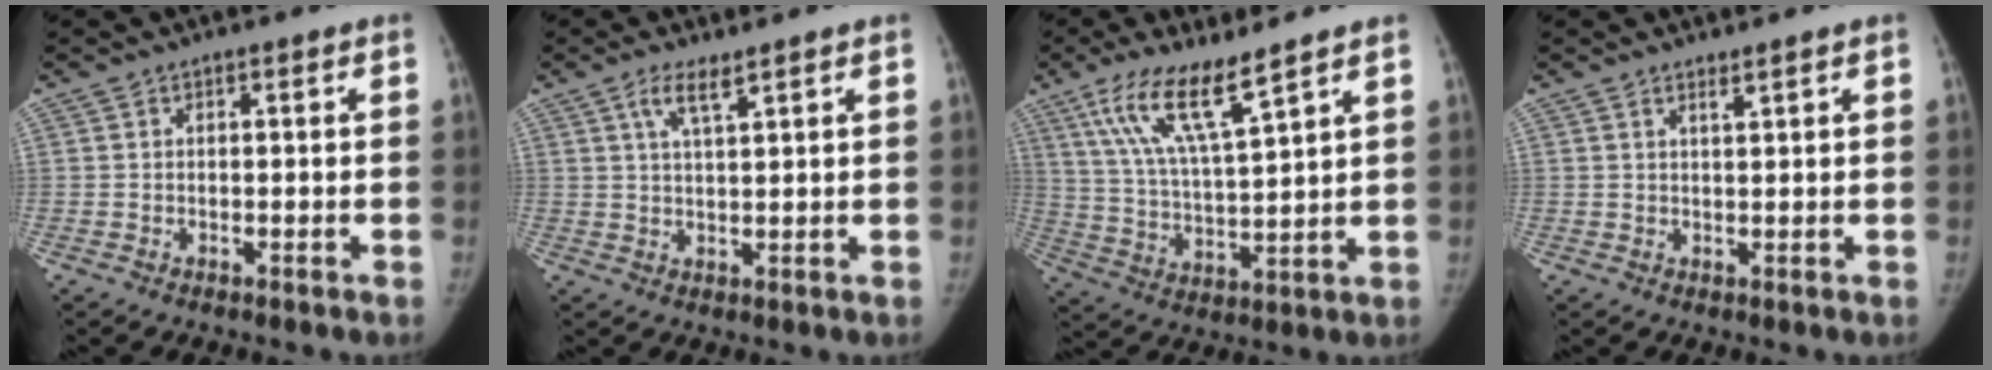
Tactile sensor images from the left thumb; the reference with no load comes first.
{"total": 4.0, "force": [2.5, 1.1, 3.0], "torque": [-0.058, -0.007, 0.050]}
{"total": 12.3, "force": [7.9, 2.3, 9.1], "torque": [-0.169, -0.037, 0.161]}
{"total": 1.2, "force": [1.0, 0.2, 0.6], "torque": [-0.010, -0.009, 0.018]}